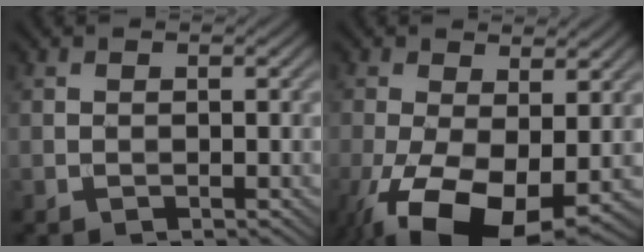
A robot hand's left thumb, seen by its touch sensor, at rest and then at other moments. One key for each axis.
{"total": 12.5, "fx": -4.1, "fy": 6.0, "fz": 10.3, "tx": -0.217, "ty": -0.023, "tz": -0.061}